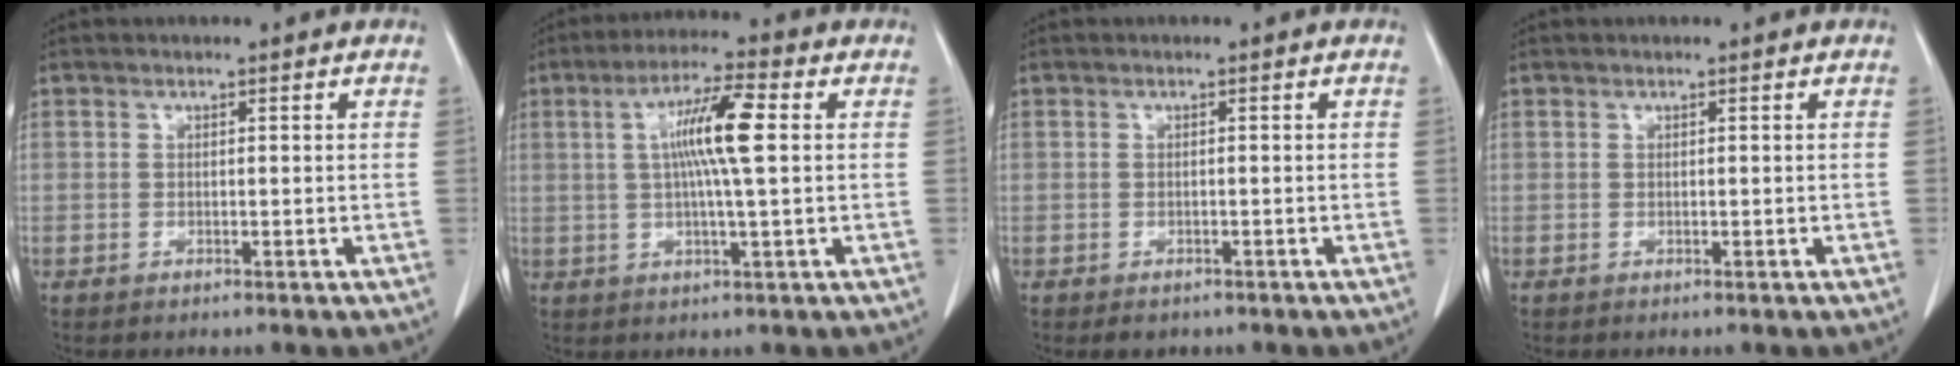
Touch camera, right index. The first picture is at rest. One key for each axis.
{"total": 8.9, "fx": 1.4, "fy": 0.3, "fz": 8.8, "tx": -0.163, "ty": 0.006, "tz": 0.020}
{"total": 2.1, "fx": -1.6, "fy": 1.2, "fz": 0.8, "tx": -0.010, "ty": -0.002, "tz": -0.017}
{"total": 0.0}